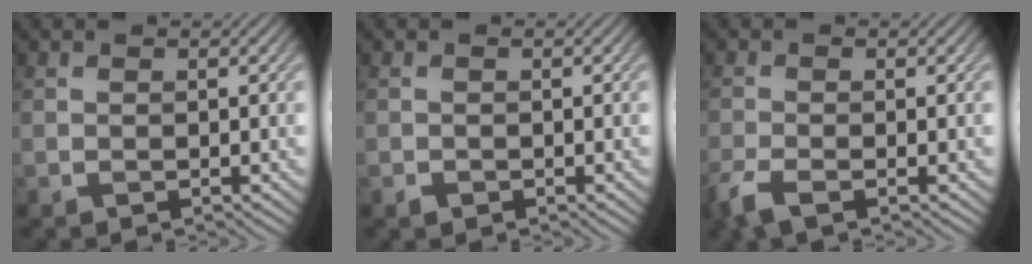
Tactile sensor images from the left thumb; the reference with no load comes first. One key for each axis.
{"total": 0.5, "fx": -0.3, "fy": 0.4, "fz": 0.2, "tx": -0.002, "ty": -0.001, "tz": -0.008}
{"total": 2.9, "fx": -1.9, "fy": 0.5, "fz": 2.1, "tx": -0.050, "ty": -0.003, "tz": -0.050}